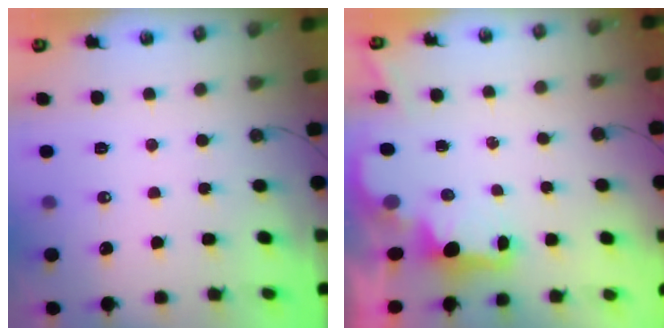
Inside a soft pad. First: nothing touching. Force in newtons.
{"total": 2.2, "press": 2.0, "slide": 0.8}